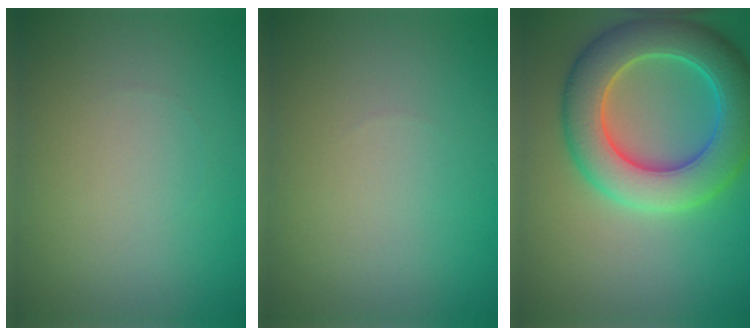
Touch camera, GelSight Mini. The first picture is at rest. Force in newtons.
{"total": 0.0}
{"total": 8.8, "press": 8.8, "slide": 0.4}